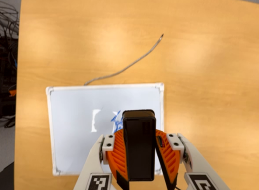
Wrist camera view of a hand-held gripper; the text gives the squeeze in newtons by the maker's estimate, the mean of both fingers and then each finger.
{"total": 9.8, "left": 10.0, "right": 9.6}